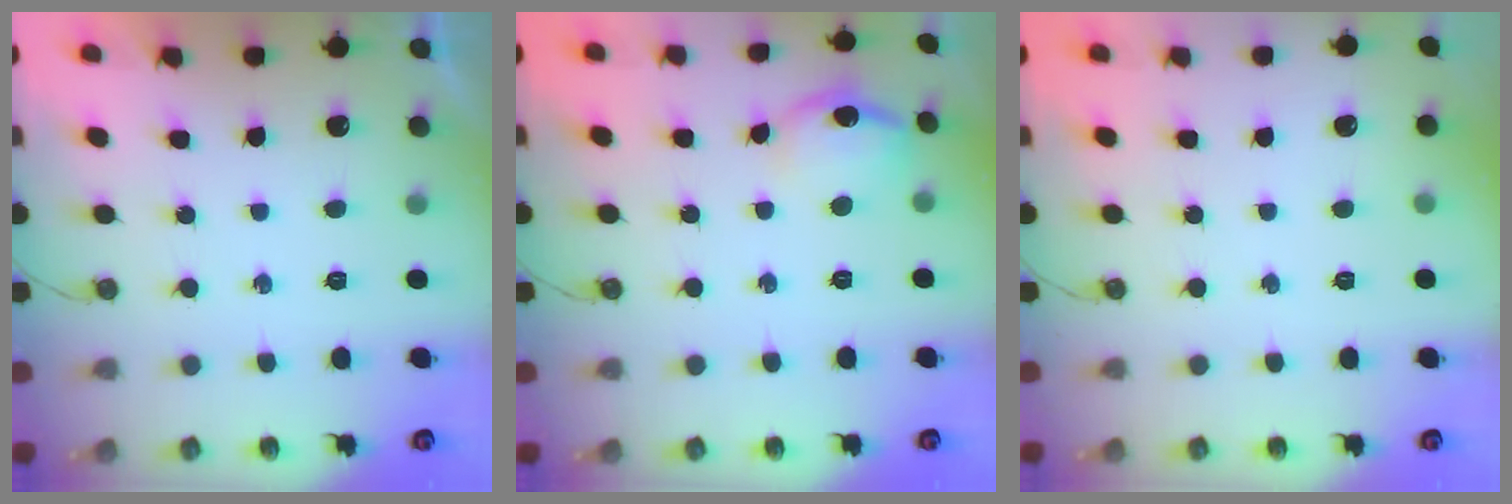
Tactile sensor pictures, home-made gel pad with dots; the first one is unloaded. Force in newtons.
{"total": 12.1, "press": 12.1, "slide": 0.9}
{"total": 0.0}